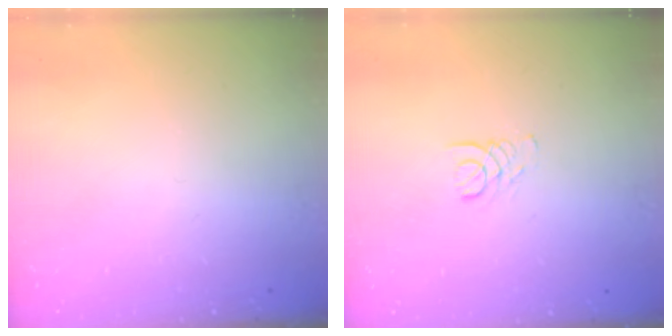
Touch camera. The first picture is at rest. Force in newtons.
{"total": 1.6, "press": 1.6, "slide": 0.1}